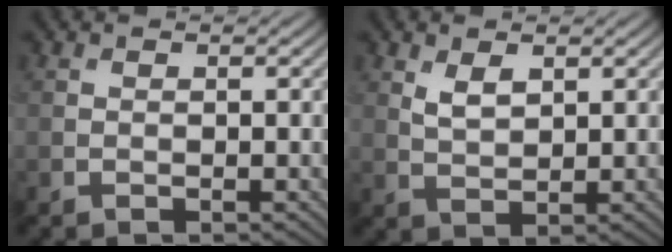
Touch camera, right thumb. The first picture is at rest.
{"total": 2.7, "force": [1.4, 1.3, 1.9], "torque": [-0.044, -0.004, 0.033]}